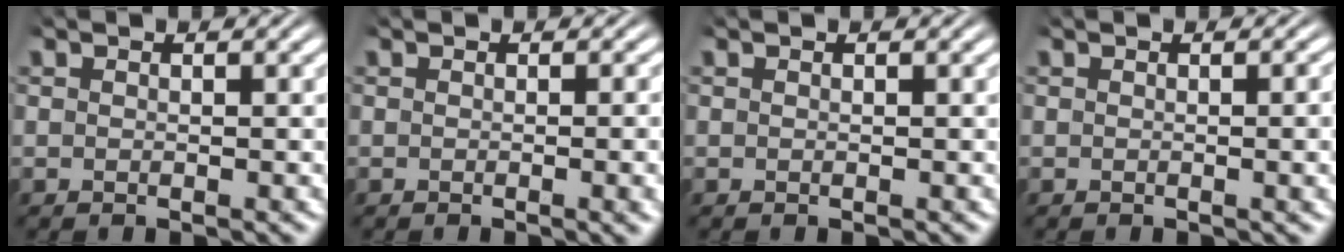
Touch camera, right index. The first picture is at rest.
{"total": 1.2, "force": [-0.3, -0.2, 1.2], "torque": [-0.012, 0.005, -0.008]}
{"total": 0.0}
{"total": 1.4, "force": [-0.1, -0.1, 1.4], "torque": [-0.011, 0.006, -0.005]}